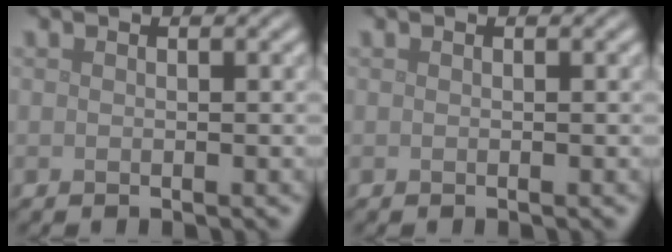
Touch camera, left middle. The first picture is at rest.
{"total": 0.0}